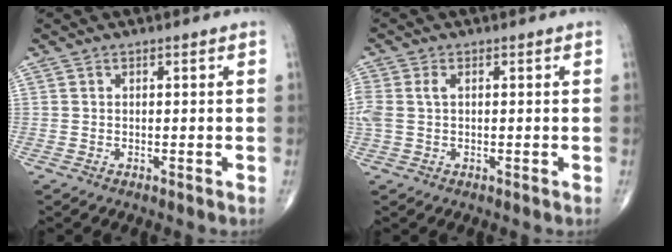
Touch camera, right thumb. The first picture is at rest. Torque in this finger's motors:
{"motor_torque": [0.12, 0.06, 0.51, 0.10, 0.13]}